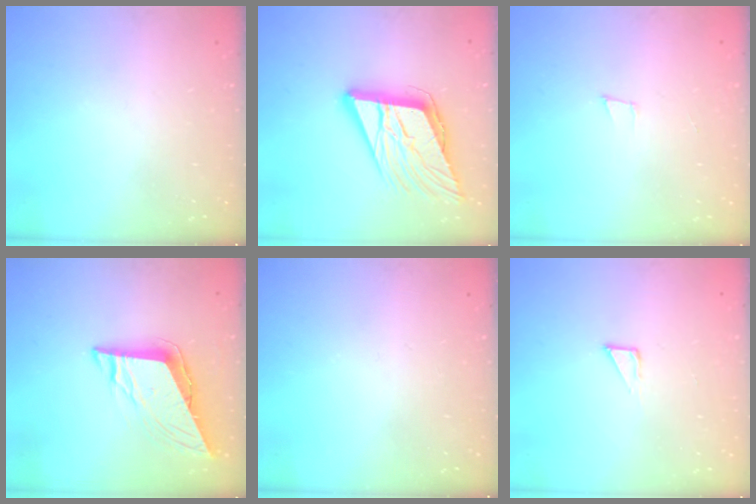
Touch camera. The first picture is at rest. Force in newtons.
{"total": 15.3, "press": 14.7, "slide": 4.1}
{"total": 3.3, "press": 1.9, "slide": 2.7}
{"total": 8.9, "press": 8.8, "slide": 1.4}
{"total": 0.0}
{"total": 2.1, "press": 2.1, "slide": 0.1}